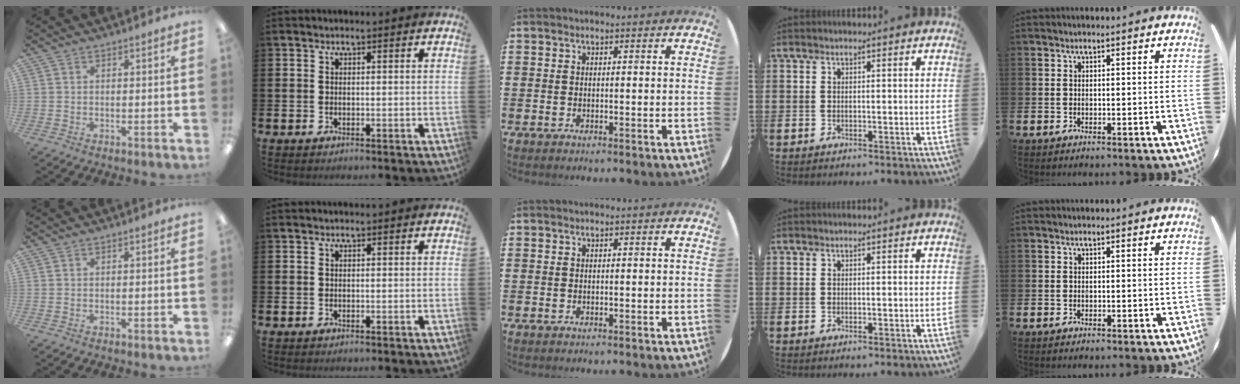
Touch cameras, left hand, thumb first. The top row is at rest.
{}